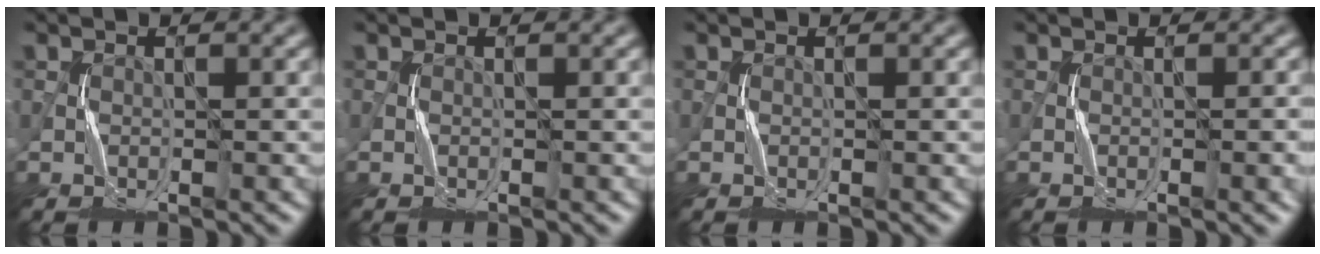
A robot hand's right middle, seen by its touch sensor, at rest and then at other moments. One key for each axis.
{"total": 0.0}
{"total": 0.0}
{"total": 2.2, "fx": -0.4, "fy": 0.6, "fz": 2.1, "tx": -0.015, "ty": 0.006, "tz": -0.001}